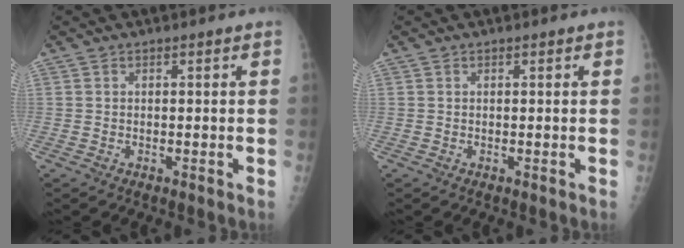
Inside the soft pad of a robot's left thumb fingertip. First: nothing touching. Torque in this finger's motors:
{"motor_torque": [-0.06, -0.29, 0.11, 0.04, 0.00]}